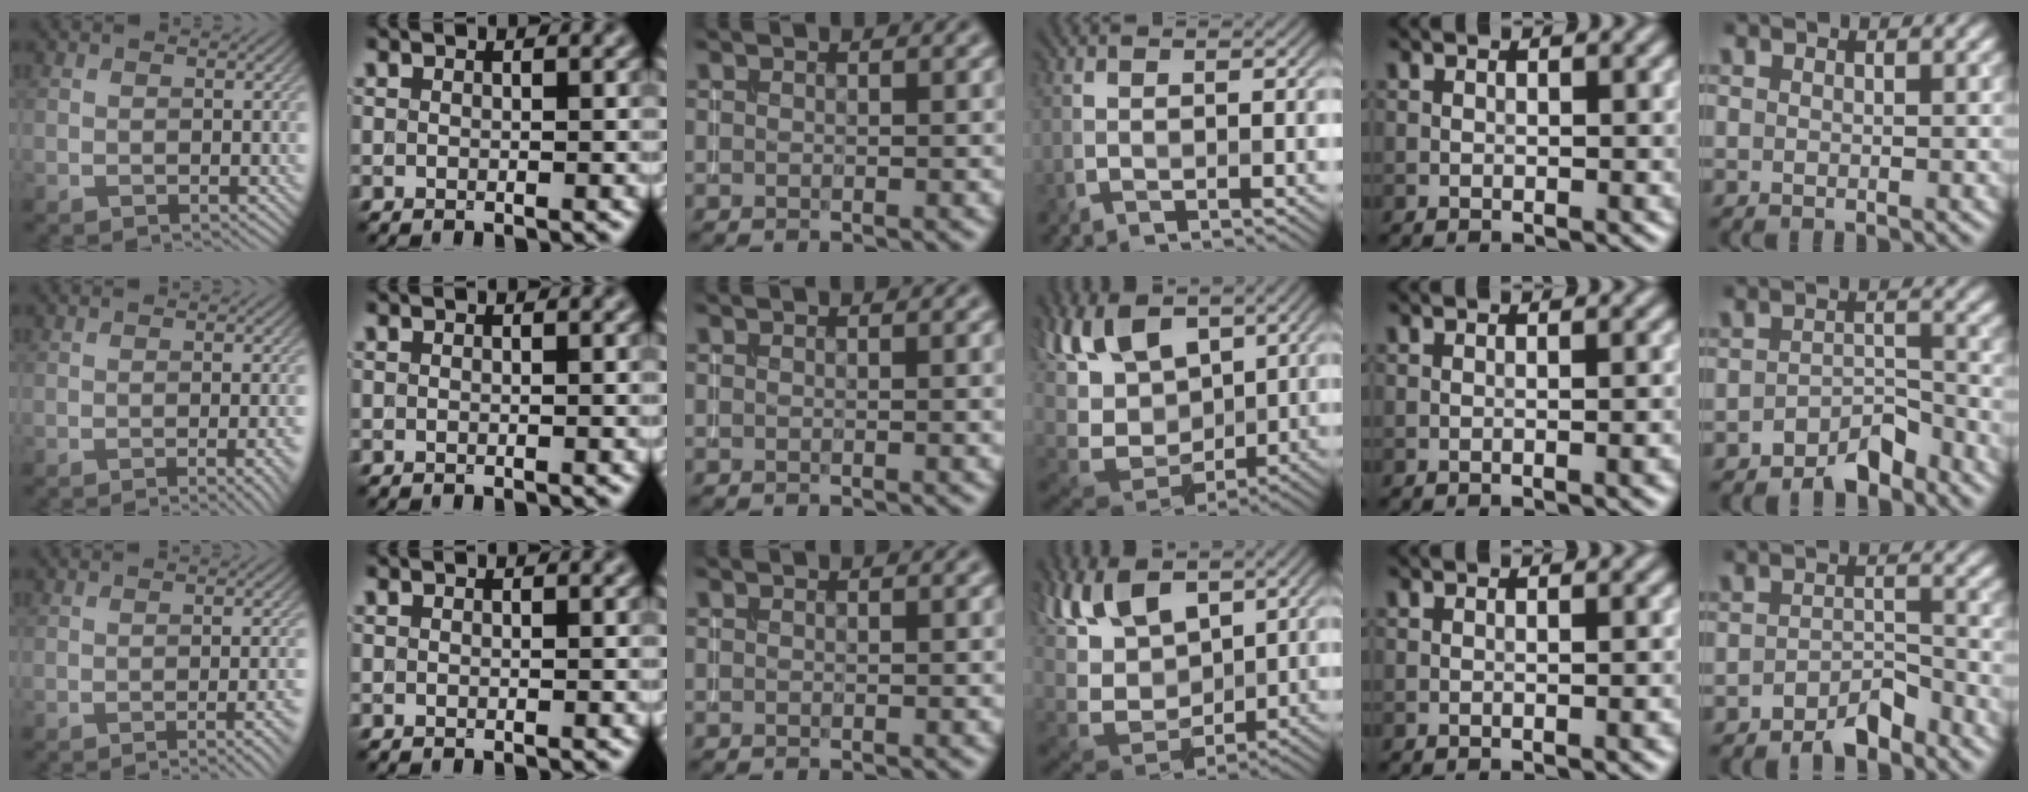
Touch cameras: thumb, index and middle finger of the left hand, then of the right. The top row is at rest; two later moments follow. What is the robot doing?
{"motion": "insert", "object": "backpack"}